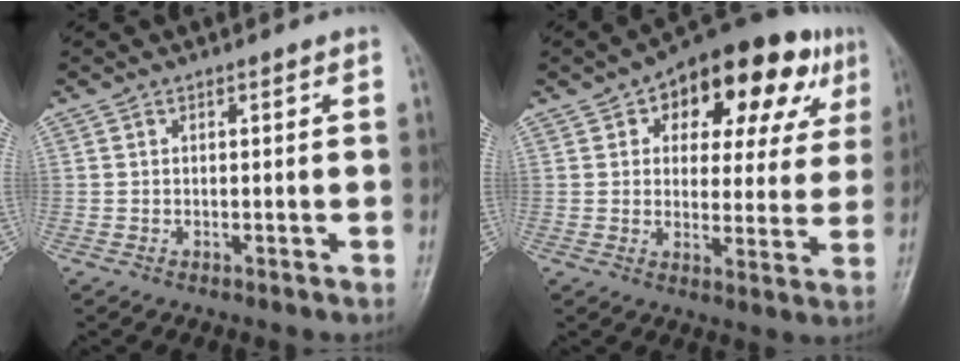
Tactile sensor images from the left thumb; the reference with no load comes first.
{"total": 19.7, "force": [8.8, 10.5, 14.2], "torque": [-0.142, 0.007, 0.117]}